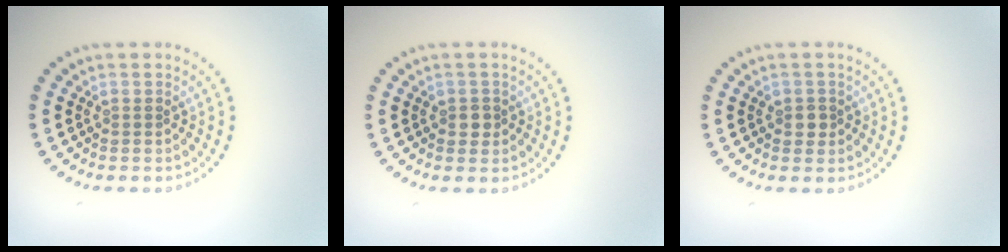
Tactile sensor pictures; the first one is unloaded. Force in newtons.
{"total": 1.1, "press": 1.0, "slide": 0.5}
{"total": 1.1, "press": 1.0, "slide": 0.5}